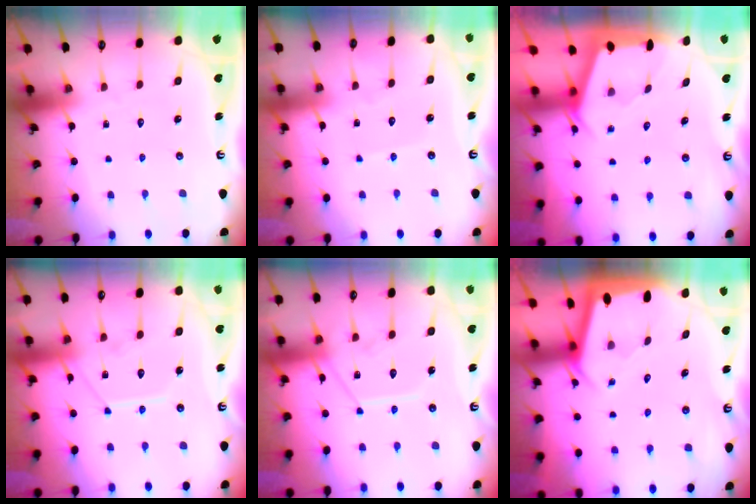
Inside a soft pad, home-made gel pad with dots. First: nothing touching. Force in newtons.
{"total": 4.6, "press": 4.6, "slide": 0.4}
{"total": 2.0, "press": 2.0, "slide": 0.3}
{"total": 11.5, "press": 11.5, "slide": 0.9}
{"total": 12.6, "press": 12.6, "slide": 1.1}
{"total": 1.8, "press": 1.8, "slide": 0.1}